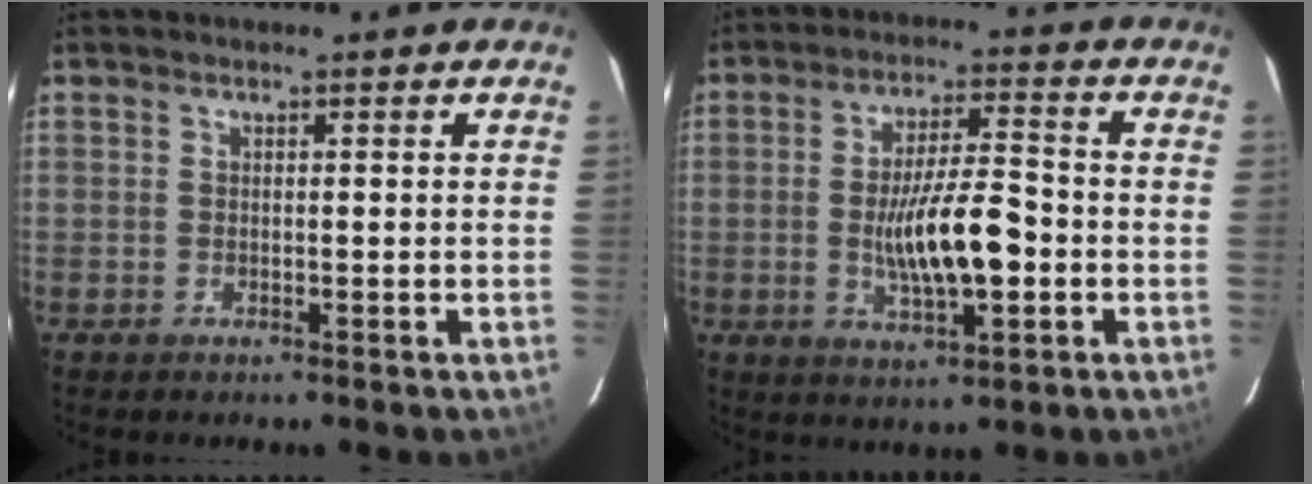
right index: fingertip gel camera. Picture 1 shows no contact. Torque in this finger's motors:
{"motor_torque": [0.43, -0.05, 0.27, 0.10]}